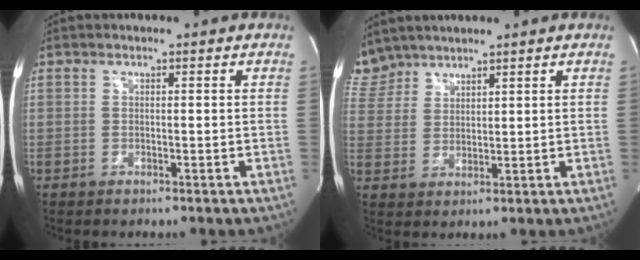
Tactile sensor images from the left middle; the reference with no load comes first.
{"total": 5.9, "force": [5.5, 2.1, -0.1], "torque": [-0.003, 0.013, 0.122]}